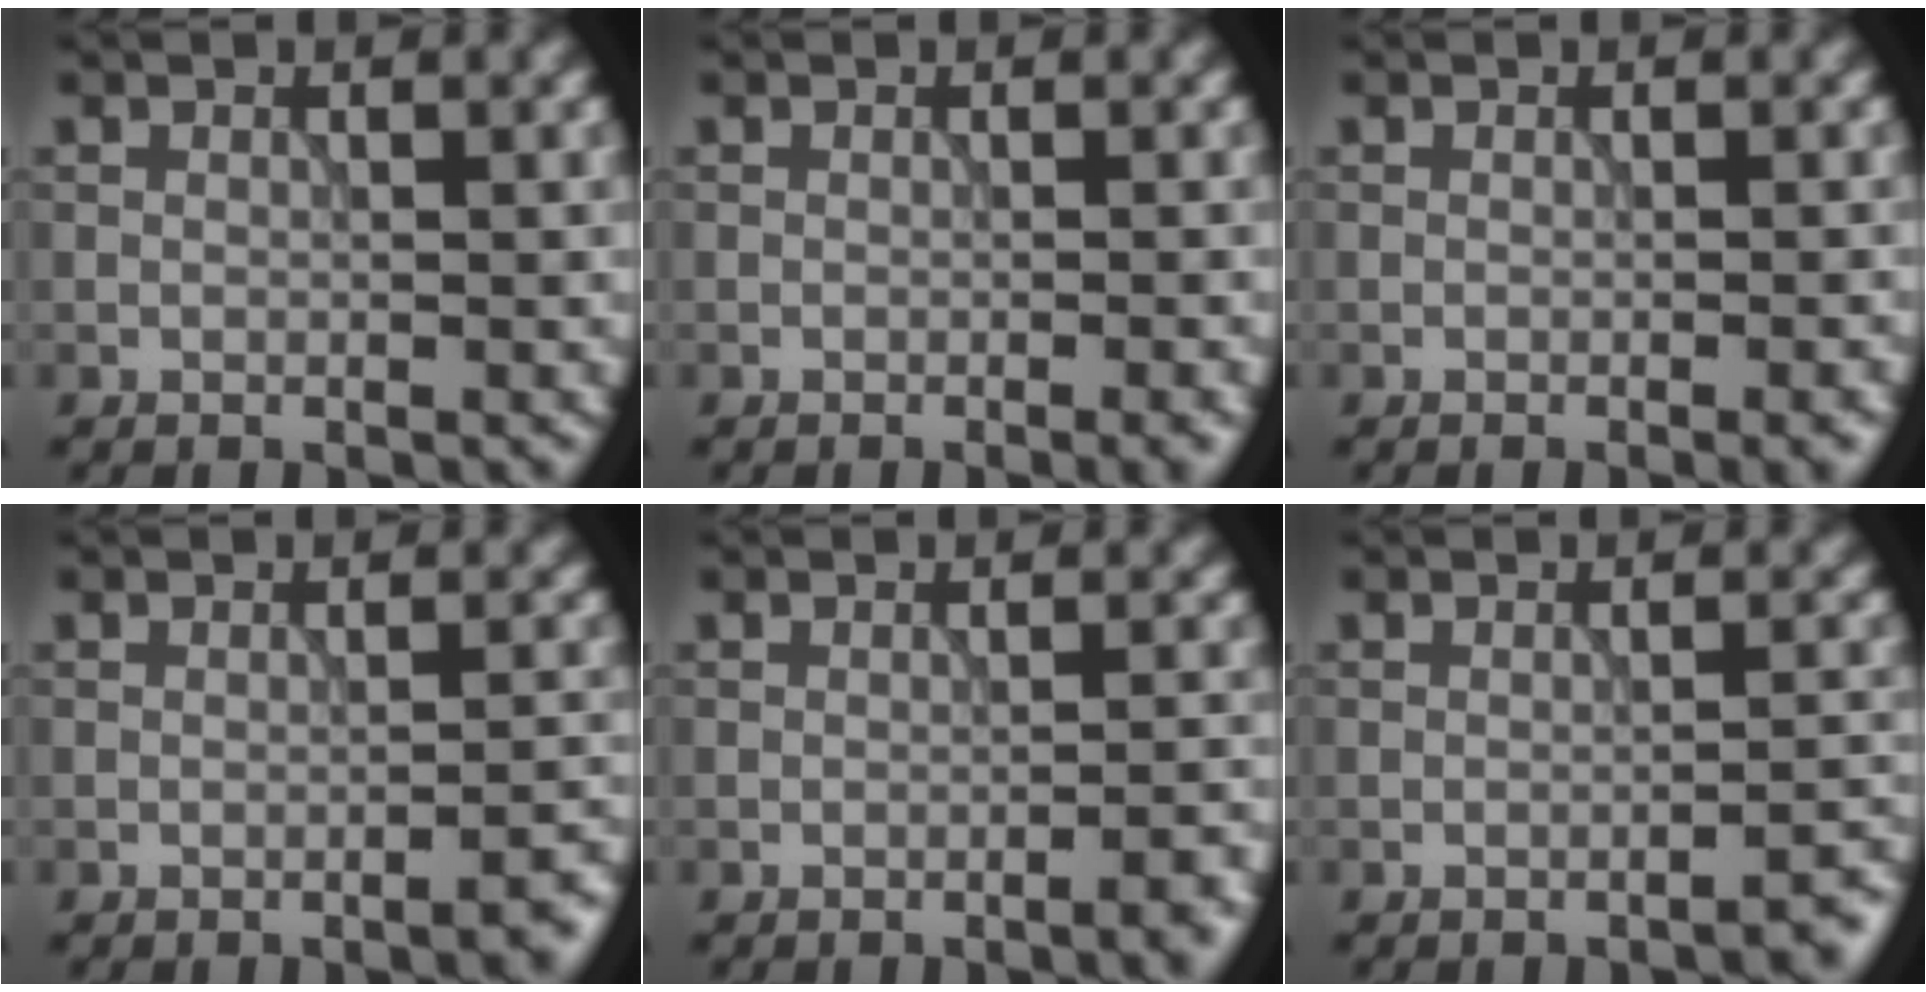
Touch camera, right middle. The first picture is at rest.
{"total": 1.4, "force": [-0.6, 0.3, 1.2], "torque": [-0.007, 0.000, -0.011]}
{"total": 1.5, "force": [-0.6, 0.3, 1.3], "torque": [-0.007, 0.001, -0.010]}
{"total": 2.1, "force": [-1.3, 0.4, 1.6], "torque": [-0.013, 0.007, -0.024]}
{"total": 2.1, "force": [-1.2, 0.5, 1.7], "torque": [-0.014, 0.006, -0.023]}
{"total": 2.2, "force": [-1.7, 0.4, 1.3], "torque": [-0.004, 0.011, -0.031]}